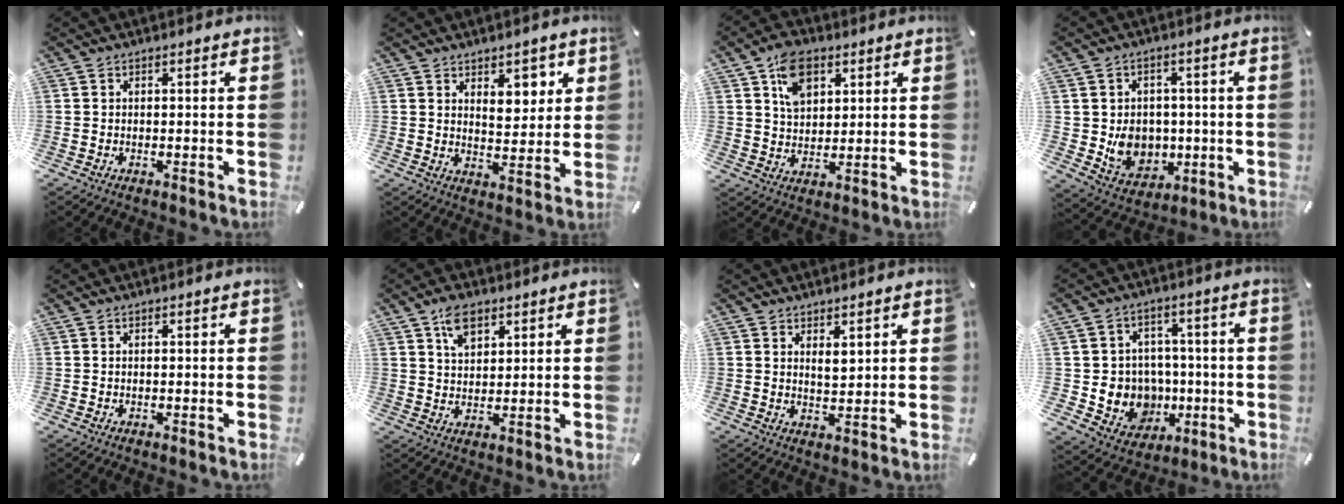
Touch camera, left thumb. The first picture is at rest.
{"total": 6.9, "force": [4.2, 4.3, 3.3], "torque": [-0.027, -0.025, 0.066]}
{"total": 9.2, "force": [4.5, 6.3, 5.0], "torque": [-0.091, 0.004, 0.084]}
{"total": 8.6, "force": [0.4, 8.2, 2.7], "torque": [-0.050, -0.011, 0.017]}
{"total": 0.0}
{"total": 6.5, "force": [3.8, 3.9, 3.4], "torque": [-0.062, -0.002, 0.070]}
{"total": 3.5, "force": [2.2, 1.8, 2.1], "torque": [-0.022, -0.012, 0.035]}
{"total": 10.8, "force": [-0.6, 10.6, 2.2], "torque": [-0.031, 0.001, 0.009]}